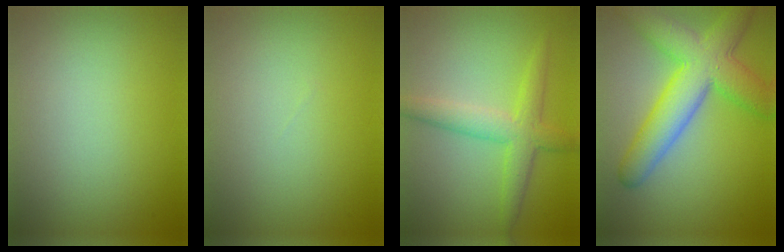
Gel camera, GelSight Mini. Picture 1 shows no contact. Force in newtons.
{"total": 0.0}
{"total": 4.0, "press": 4.0, "slide": 0.1}
{"total": 8.3, "press": 8.3, "slide": 0.3}